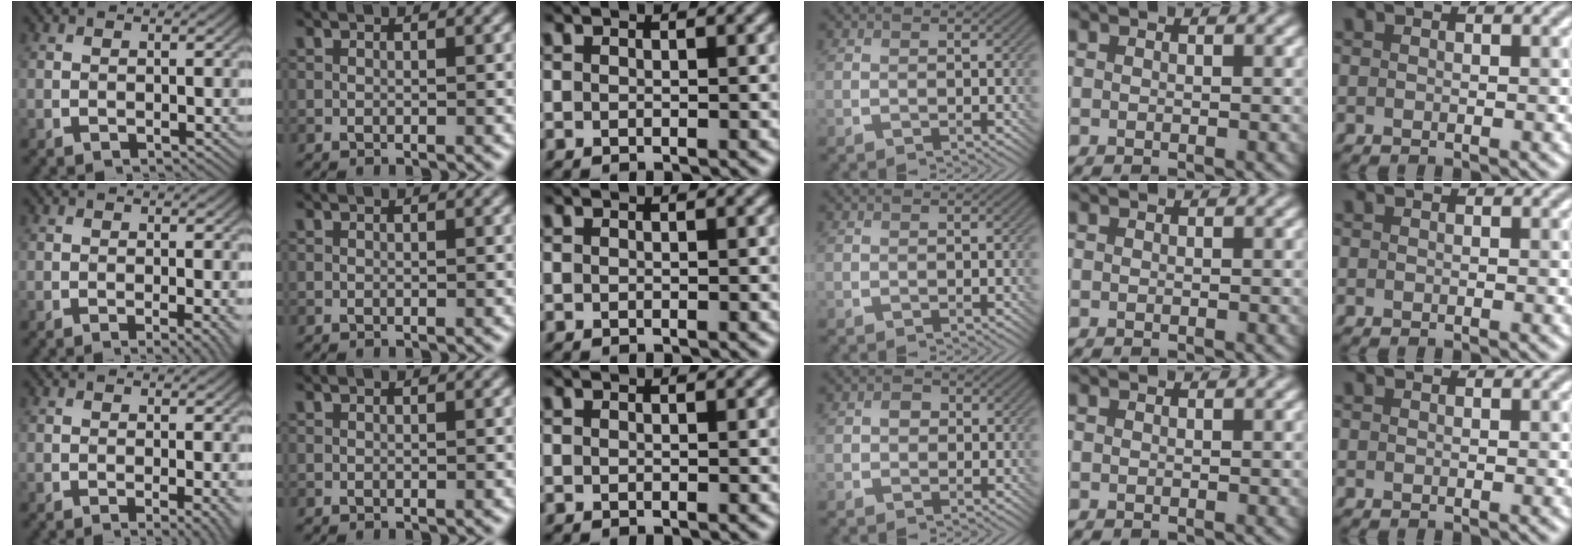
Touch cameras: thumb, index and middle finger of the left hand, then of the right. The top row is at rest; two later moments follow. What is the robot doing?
{"motion": "screw", "object": "bottle cap"}